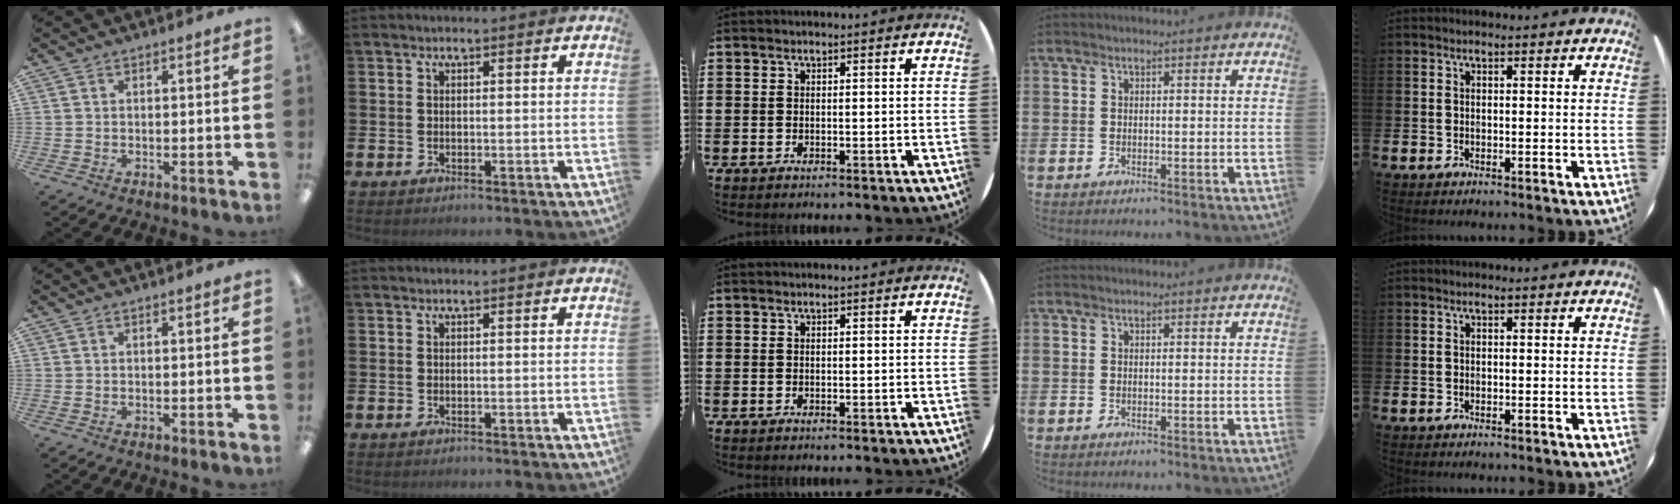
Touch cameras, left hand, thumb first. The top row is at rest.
{}